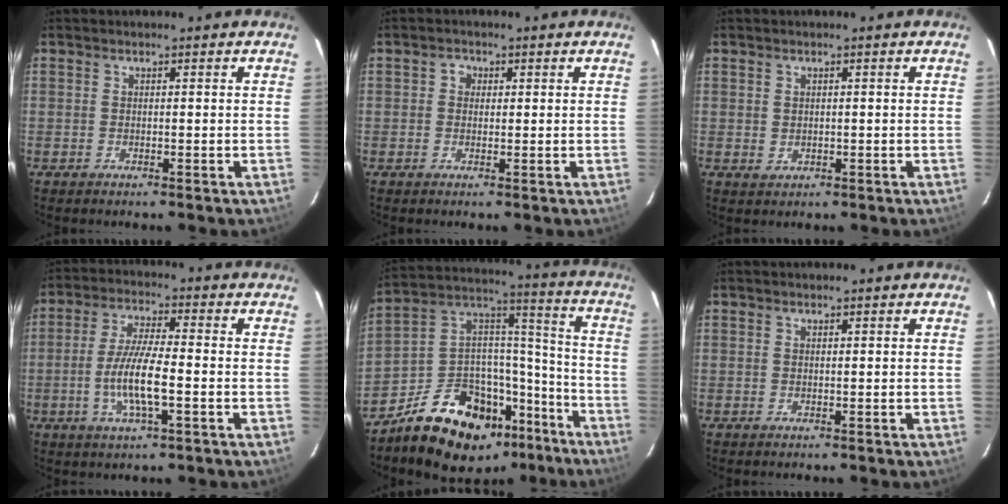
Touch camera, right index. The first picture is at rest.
{"total": 1.8, "force": [0.2, 1.7, 0.5], "torque": [-0.006, 0.008, 0.000]}
{"total": 1.3, "force": [0.3, 1.1, 0.4], "torque": [-0.006, 0.003, 0.008]}
{"total": 9.3, "force": [-2.4, 1.7, 8.8], "torque": [-0.176, -0.002, -0.048]}
{"total": 24.7, "force": [-16.0, 13.8, 12.8], "torque": [-0.235, 0.073, -0.220]}
{"total": 0.0}